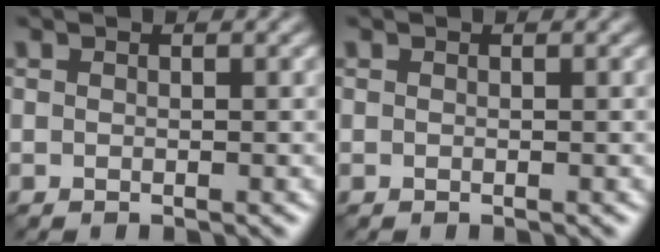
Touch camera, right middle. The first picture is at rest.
{"total": 0.0}